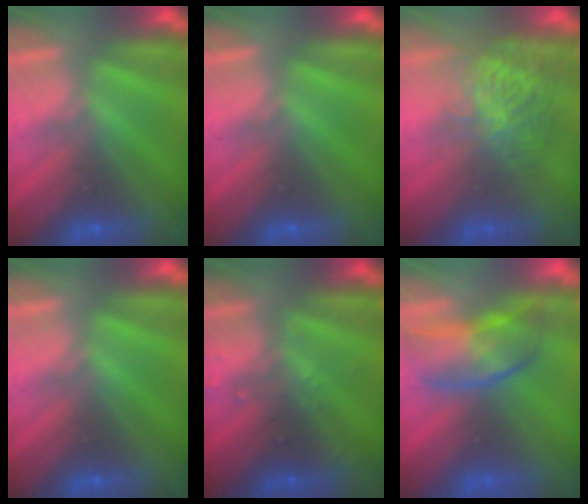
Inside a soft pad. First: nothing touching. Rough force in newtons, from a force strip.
{"total": 0.0}
{"total": 3.6}
{"total": 0.0}
{"total": 2.9}
{"total": 2.7}